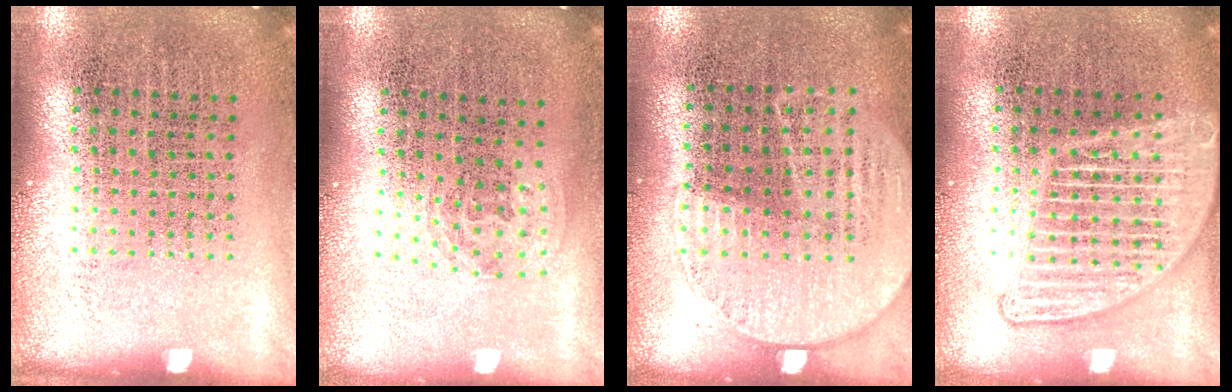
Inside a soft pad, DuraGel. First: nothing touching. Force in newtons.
{"total": 1.0, "press": 0.6, "slide": 0.8}
{"total": 1.2, "press": 1.0, "slide": 0.6}
{"total": 2.1, "press": 2.1, "slide": 0.2}